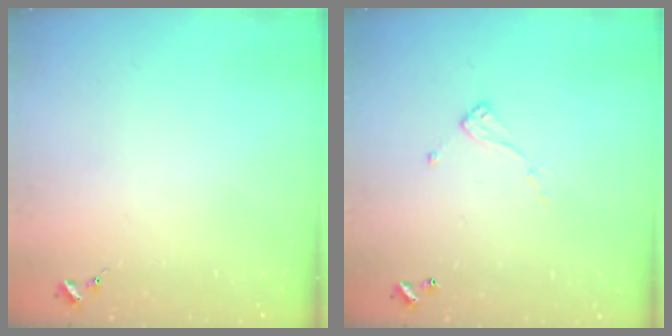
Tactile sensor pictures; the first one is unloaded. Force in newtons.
{"total": 6.5, "press": 6.5, "slide": 0.2}